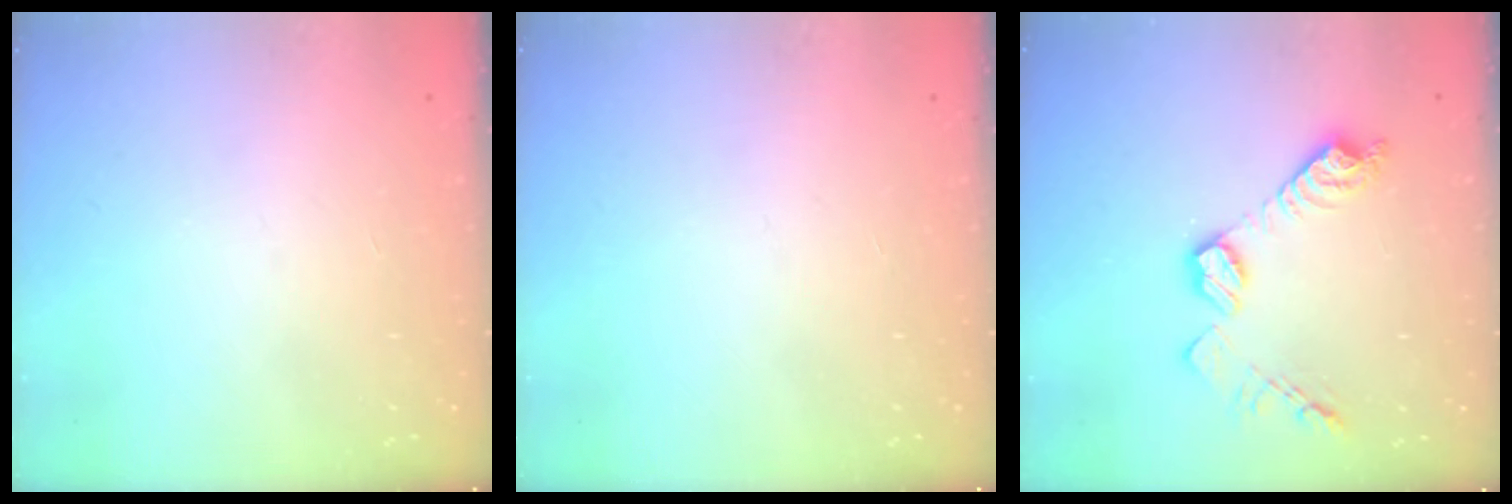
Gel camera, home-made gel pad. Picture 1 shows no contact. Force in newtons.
{"total": 0.0}
{"total": 12.6, "press": 12.6, "slide": 0.8}